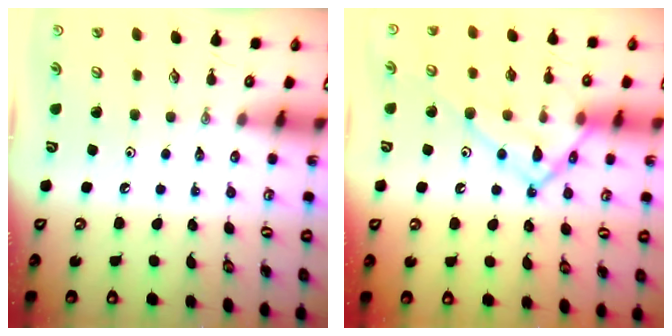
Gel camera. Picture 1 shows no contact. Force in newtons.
{"total": 15.1, "press": 15.0, "slide": 1.4}